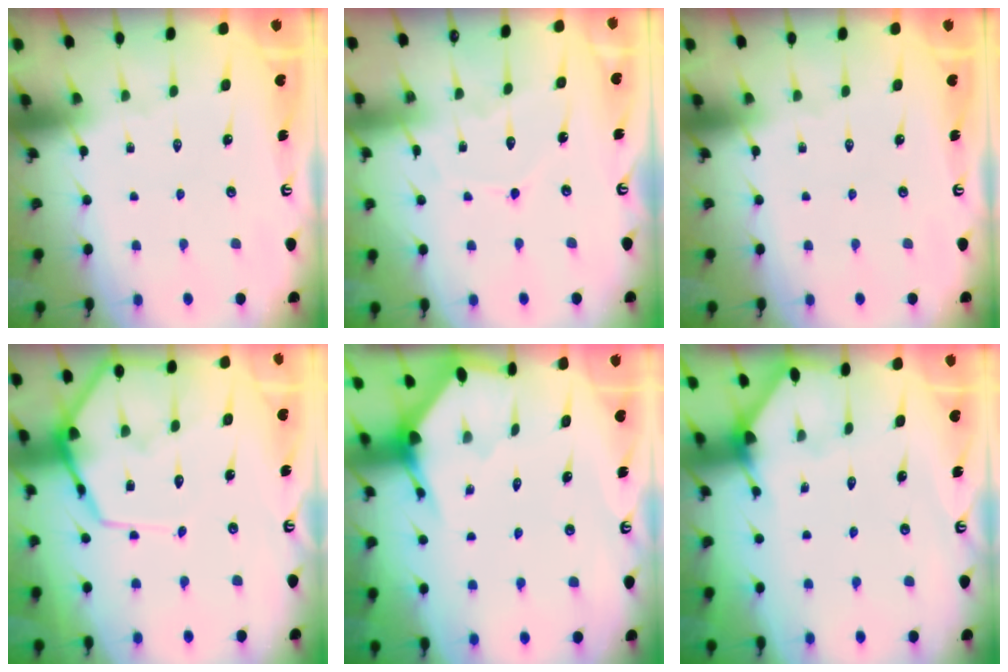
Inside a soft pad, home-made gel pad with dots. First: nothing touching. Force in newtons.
{"total": 6.0, "press": 6.0, "slide": 0.8}
{"total": 0.0}
{"total": 11.5, "press": 11.4, "slide": 1.1}
{"total": 2.8, "press": 2.8, "slide": 0.2}
{"total": 2.7, "press": 2.7, "slide": 0.2}